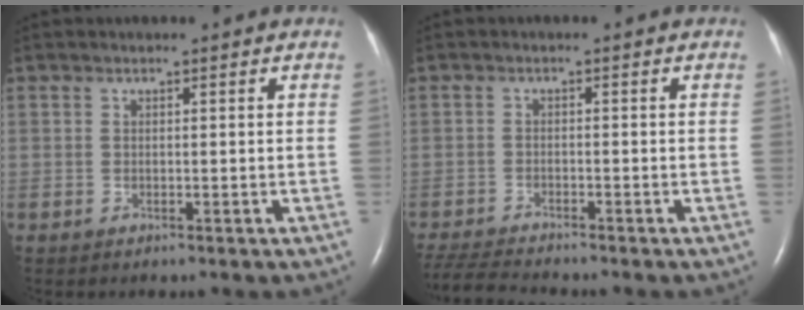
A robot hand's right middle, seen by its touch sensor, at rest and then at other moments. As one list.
[{"total": 6.0, "force": [-5.8, -0.2, 1.6], "torque": [-0.033, -0.021, -0.101]}]